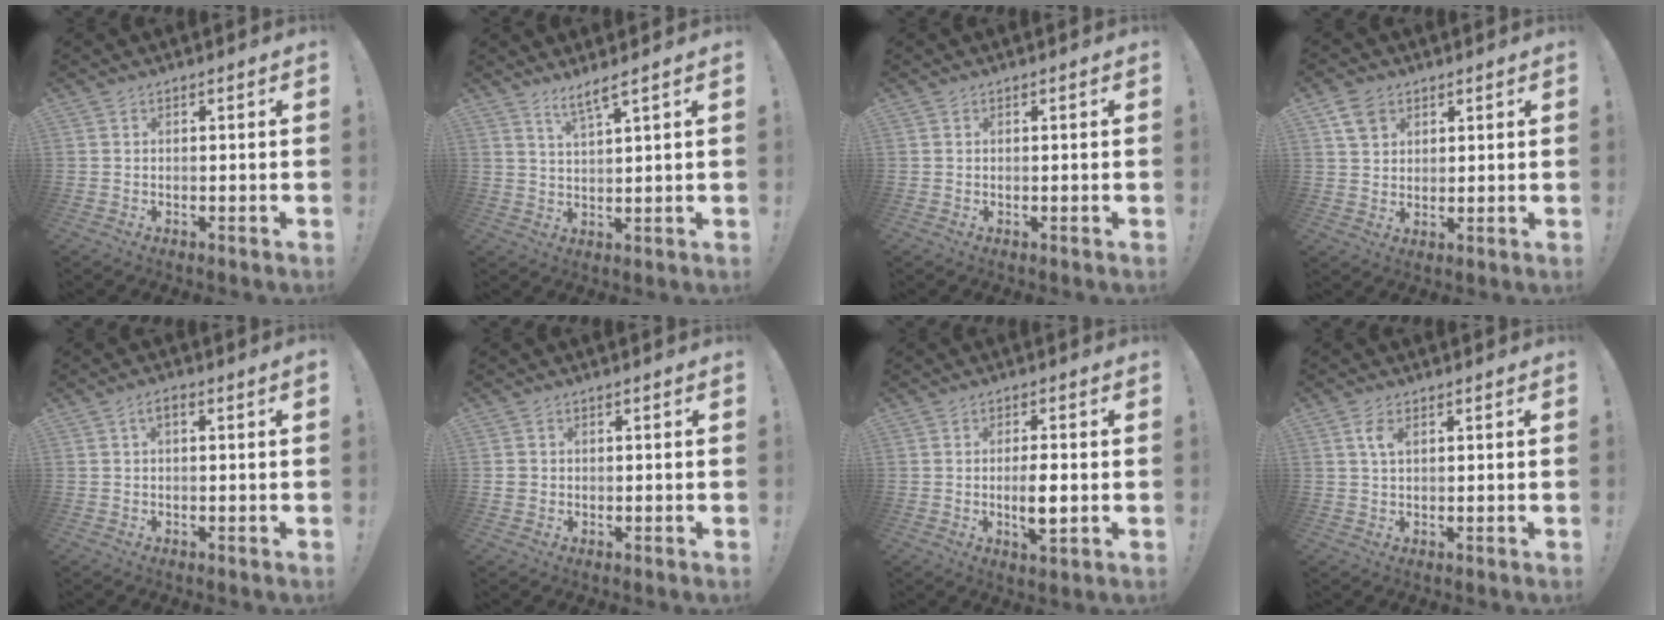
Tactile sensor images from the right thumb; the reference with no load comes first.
{"total": 4.7, "force": [3.6, -0.2, 2.9], "torque": [-0.049, -0.020, 0.059]}
{"total": 0.0}
{"total": 6.4, "force": [3.8, 4.5, 2.5], "torque": [-0.031, -0.011, 0.070]}
{"total": 1.9, "force": [-0.2, 0.2, 1.9], "torque": [-0.036, 0.005, -0.005]}
{"total": 1.9, "force": [0.3, 1.8, 0.5], "torque": [0.000, 0.000, 0.005]}
{"total": 5.9, "force": [-0.7, 2.2, 5.4], "torque": [-0.089, -0.006, -0.014]}
{"total": 3.5, "force": [1.3, 1.6, 2.8], "torque": [-0.052, 0.002, 0.022]}